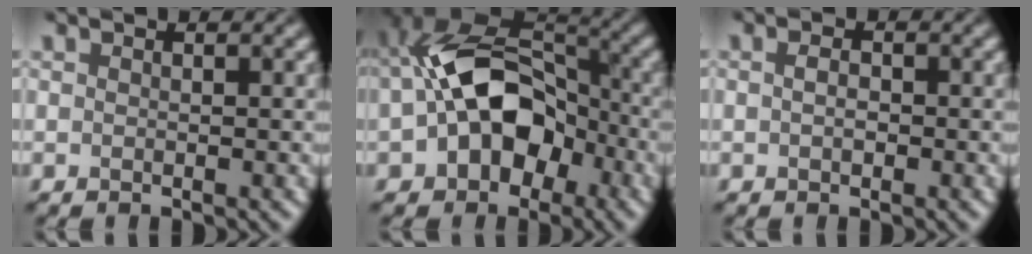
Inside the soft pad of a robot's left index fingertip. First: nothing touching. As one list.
[{"total": 10.8, "force": [-2.5, 7.4, 7.5], "torque": [-0.127, 0.006, -0.052]}, {"total": 0.7, "force": [-0.5, 0.4, 0.3], "torque": [-0.016, -0.003, -0.004]}]